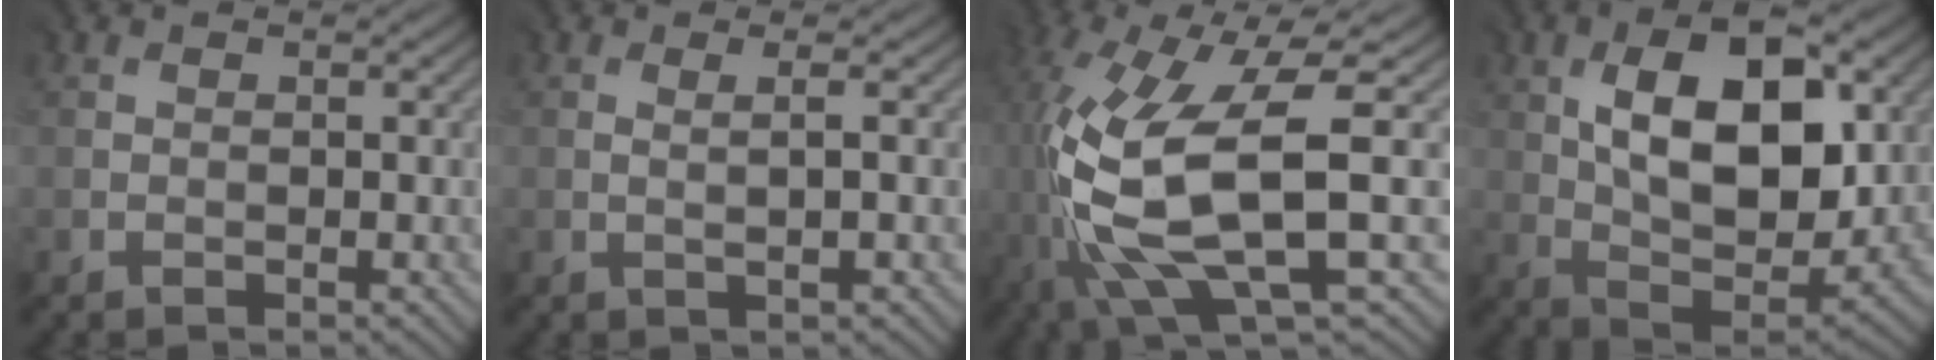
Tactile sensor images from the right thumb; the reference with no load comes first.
{"total": 1.0, "force": [0.1, -0.4, 0.9], "torque": [-0.009, -0.003, -0.002]}
{"total": 13.5, "force": [-2.2, 4.0, 12.7], "torque": [-0.300, -0.015, -0.029]}
{"total": 13.7, "force": [3.3, 7.4, 11.0], "torque": [-0.176, 0.002, 0.057]}